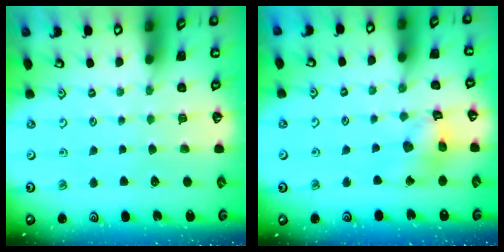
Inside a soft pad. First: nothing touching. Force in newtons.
{"total": 11.2, "press": 11.1, "slide": 1.2}